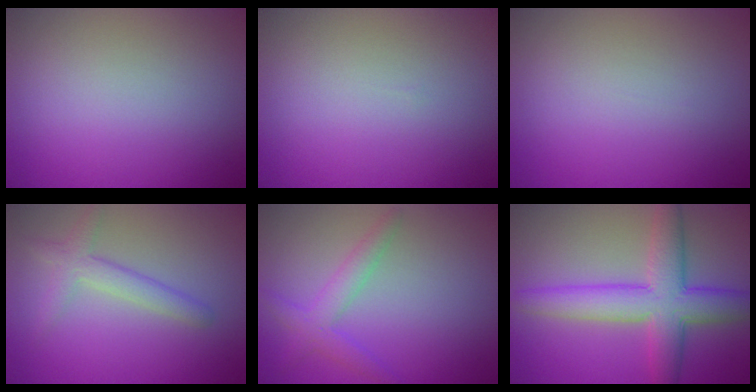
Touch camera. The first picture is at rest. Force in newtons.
{"total": 0.0}
{"total": 0.0}
{"total": 2.7, "press": 2.6, "slide": 0.1}
{"total": 2.6, "press": 2.6, "slide": 0.2}
{"total": 7.2, "press": 7.2, "slide": 0.1}